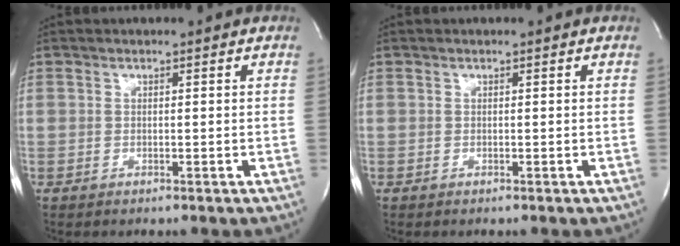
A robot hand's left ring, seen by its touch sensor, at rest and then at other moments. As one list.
[{"total": 0.0}]